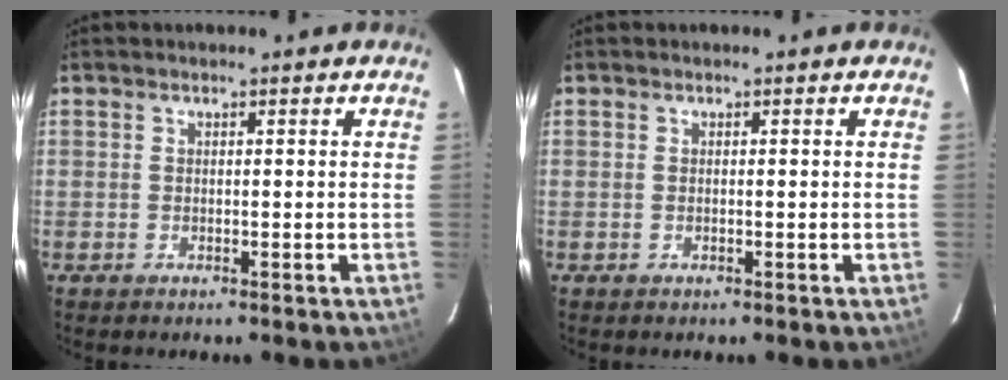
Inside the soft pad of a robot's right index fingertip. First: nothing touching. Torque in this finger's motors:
{"motor_torque": [-0.01, 0.00, 0.01, 0.00]}